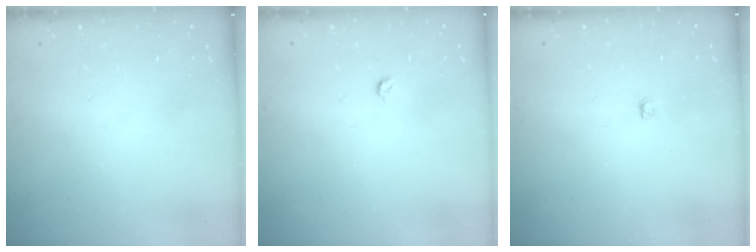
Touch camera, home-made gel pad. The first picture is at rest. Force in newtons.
{"total": 3.2, "press": 3.2, "slide": 0.4}
{"total": 2.8, "press": 2.8, "slide": 0.4}